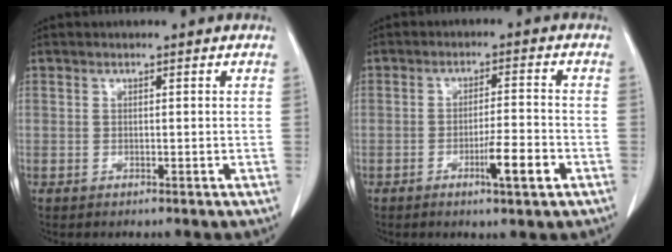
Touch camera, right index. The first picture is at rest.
{"total": 5.8, "force": [-2.6, 0.3, 5.2], "torque": [-0.082, -0.005, -0.042]}